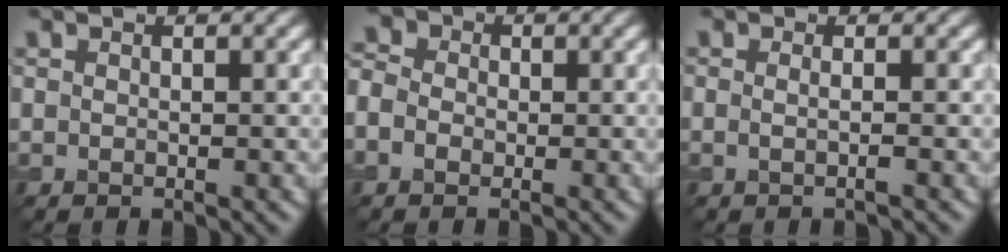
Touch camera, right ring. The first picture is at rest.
{"total": 4.5, "force": [-0.6, 3.6, 2.6], "torque": [-0.062, 0.022, -0.029]}
{"total": 1.1, "force": [-0.1, 0.4, 1.1], "torque": [-0.011, -0.008, -0.012]}